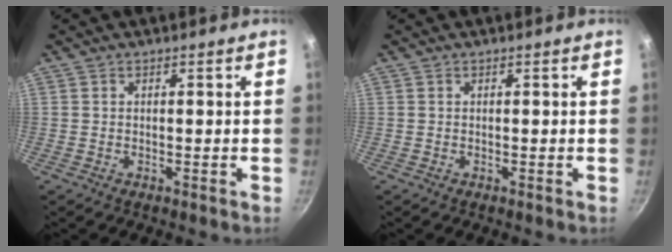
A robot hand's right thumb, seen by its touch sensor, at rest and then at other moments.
{"total": 0.0}